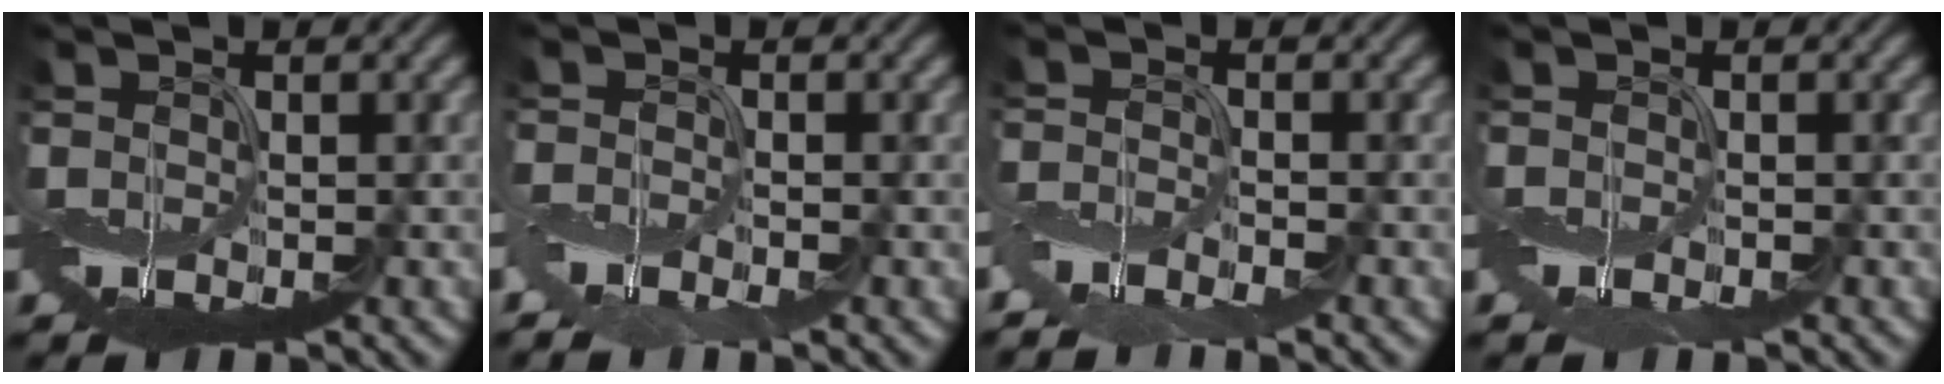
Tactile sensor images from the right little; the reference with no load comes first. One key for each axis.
{"total": 2.2, "fx": -1.9, "fy": 0.4, "fz": 1.0, "tx": -0.024, "ty": -0.009, "tz": -0.047}
{"total": 3.3, "fx": -3.0, "fy": 0.5, "fz": 1.4, "tx": -0.028, "ty": -0.009, "tz": -0.068}
{"total": 1.0, "fx": -0.9, "fy": 0.2, "fz": 0.4, "tx": -0.010, "ty": -0.006, "tz": -0.020}